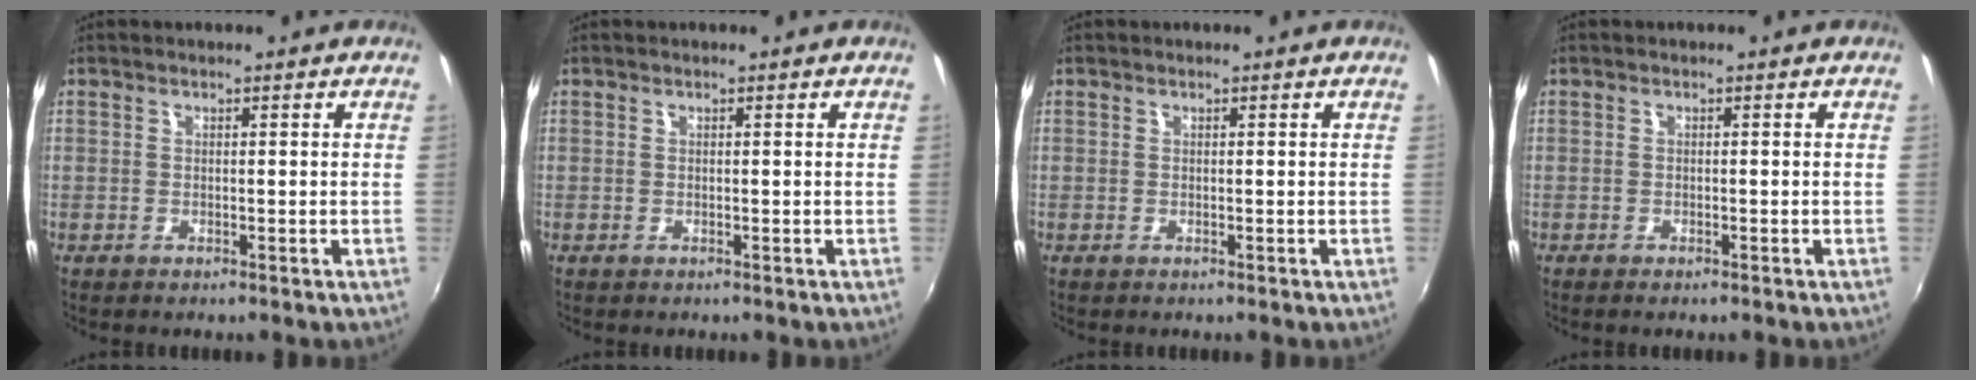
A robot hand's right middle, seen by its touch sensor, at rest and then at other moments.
{"total": 0.0}
{"total": 0.0}
{"total": 0.7, "force": [-0.6, 0.2, 0.3], "torque": [-0.008, -0.003, -0.012]}